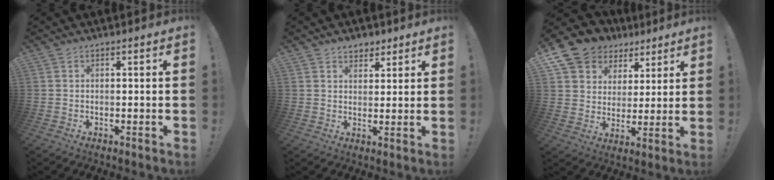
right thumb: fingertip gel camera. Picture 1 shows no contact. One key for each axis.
{"total": 4.3, "fx": 3.1, "fy": 2.9, "fz": 0.8, "tx": 0.001, "ty": -0.018, "tz": 0.056}
{"total": 11.3, "fx": 7.1, "fy": 8.2, "fz": 3.0, "tx": -0.058, "ty": -0.050, "tz": 0.142}